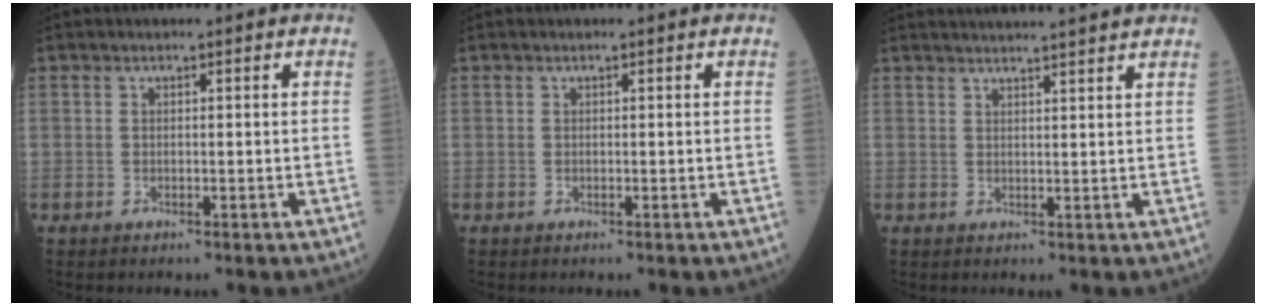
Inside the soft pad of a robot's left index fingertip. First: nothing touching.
{"total": 0.0}
{"total": 10.7, "force": [10.1, -0.8, 3.4], "torque": [-0.048, 0.011, 0.120]}